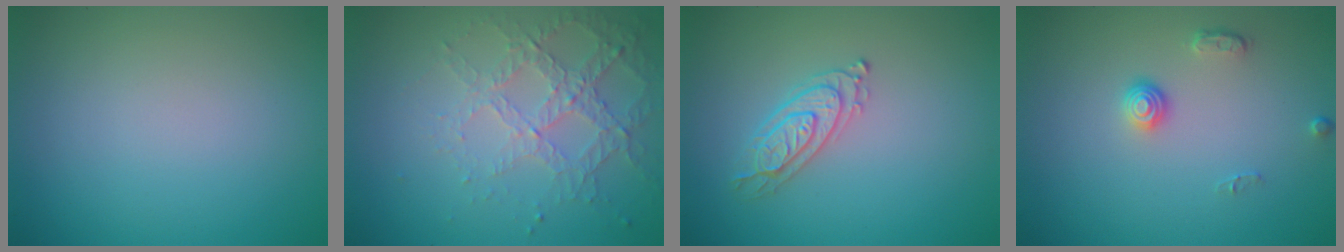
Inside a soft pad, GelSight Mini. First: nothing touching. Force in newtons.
{"total": 4.5, "press": 3.1, "slide": 3.2}
{"total": 2.4, "press": 2.4, "slide": 0.3}
{"total": 1.4, "press": 1.0, "slide": 1.0}